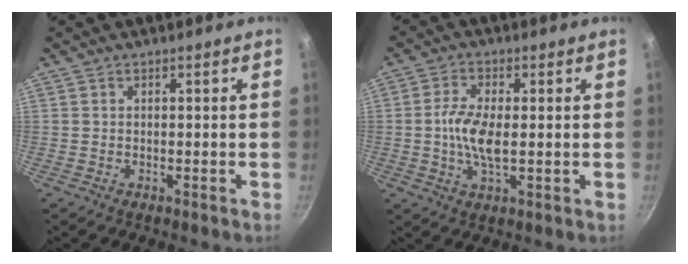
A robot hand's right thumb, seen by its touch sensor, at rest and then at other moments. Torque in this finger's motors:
{"motor_torque": [0.44, 1.68, 0.55, 0.30, 0.21]}